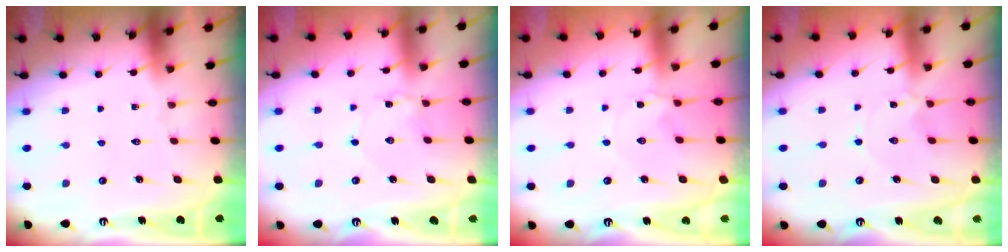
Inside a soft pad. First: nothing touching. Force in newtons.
{"total": 0.9, "press": 0.9, "slide": 0.1}
{"total": 0.8, "press": 0.7, "slide": 0.2}
{"total": 0.0}